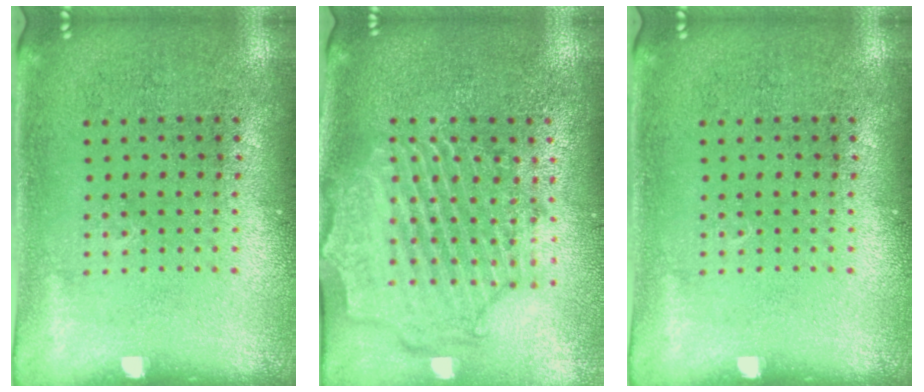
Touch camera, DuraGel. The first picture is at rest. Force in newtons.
{"total": 2.3, "press": 2.2, "slide": 0.8}
{"total": 0.0}